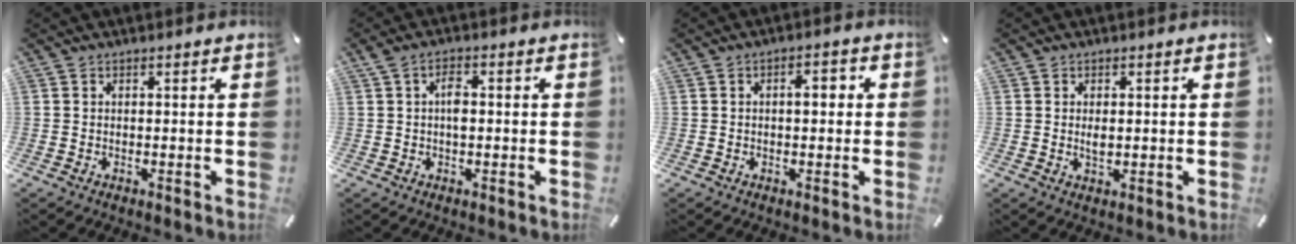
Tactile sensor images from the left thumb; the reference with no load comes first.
{"total": 3.7, "force": [0.2, 1.9, 3.2], "torque": [-0.055, 0.004, 0.001]}
{"total": 3.8, "force": [0.1, 1.9, 3.3], "torque": [-0.040, 0.003, -0.007]}
{"total": 2.2, "force": [0.2, 1.2, 1.8], "torque": [-0.045, -0.001, 0.001]}